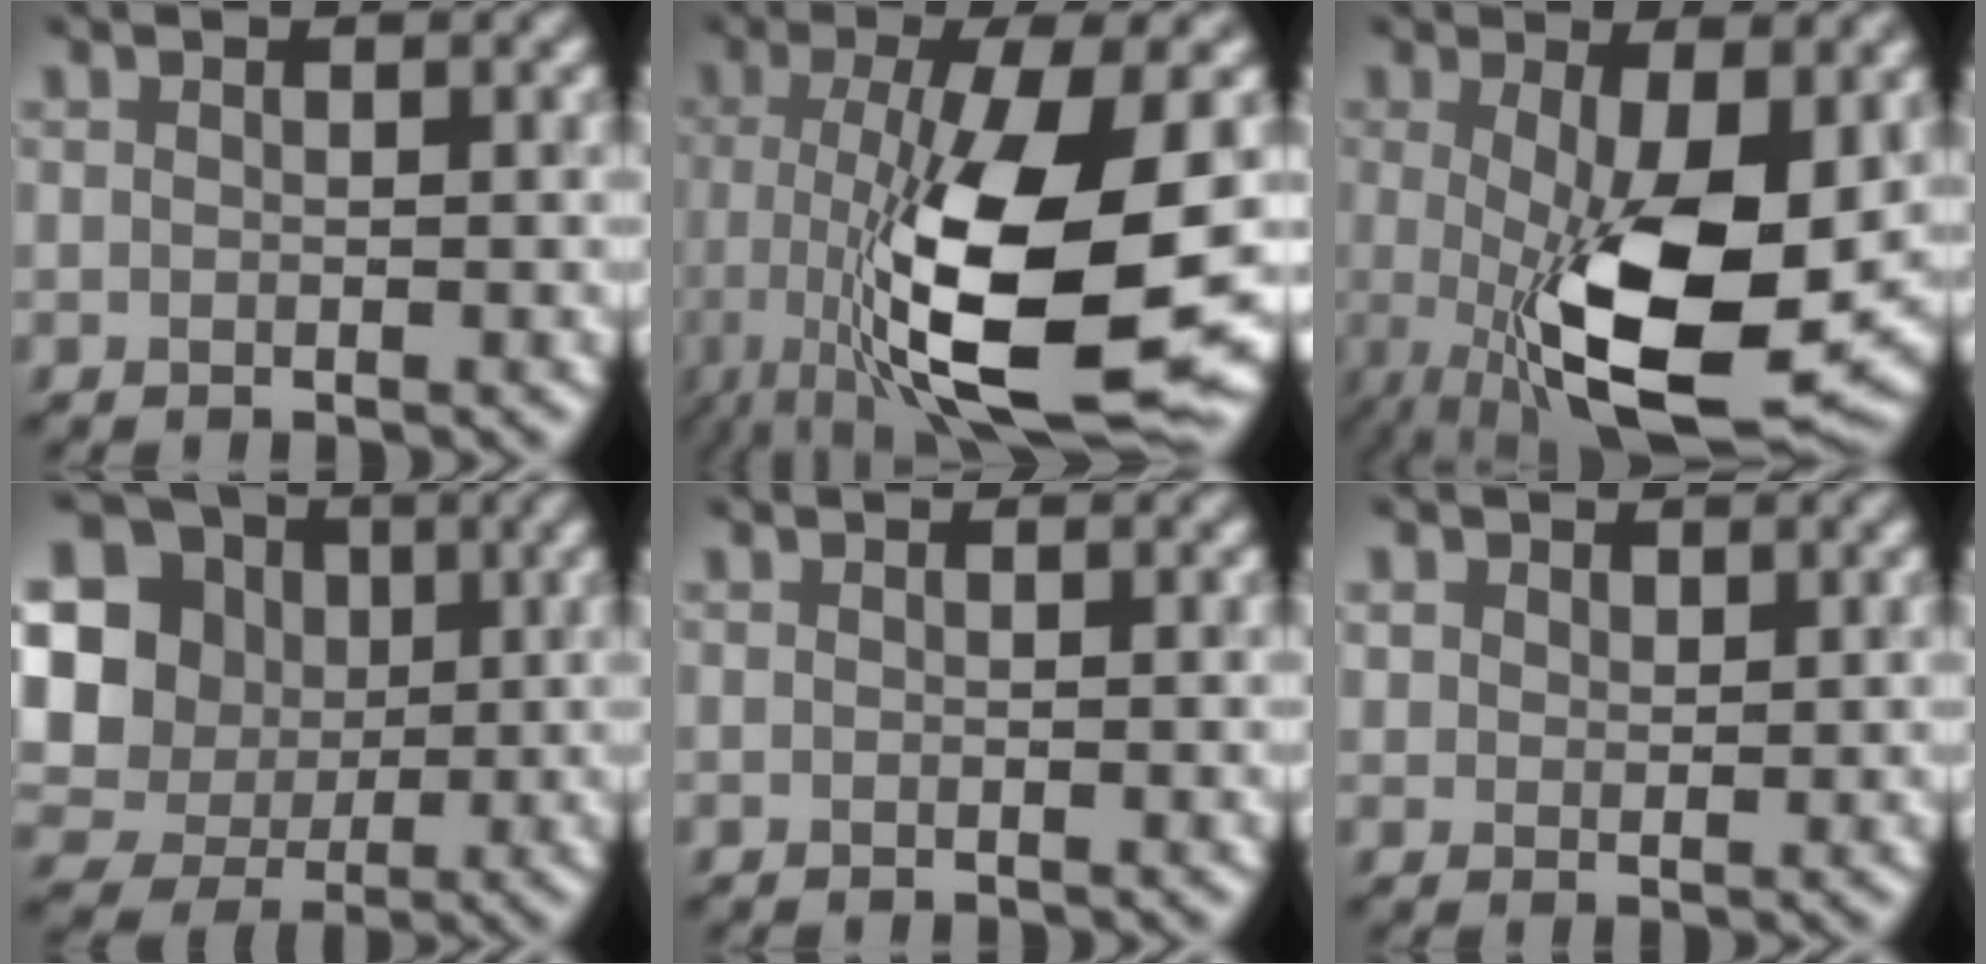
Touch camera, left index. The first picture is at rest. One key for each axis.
{"total": 12.6, "fx": -2.7, "fy": 3.5, "fz": 11.8, "tx": -0.196, "ty": -0.028, "tz": -0.029}
{"total": 11.4, "fx": -1.5, "fy": 3.7, "fz": 10.7, "tx": -0.180, "ty": -0.023, "tz": -0.010}
{"total": 12.4, "fx": 1.5, "fy": 11.8, "fz": 3.7, "tx": -0.146, "ty": 0.020, "tz": 0.029}
{"total": 0.0}
{"total": 0.8, "fx": 0.5, "fy": 0.6, "fz": -0.3, "tx": 0.000, "ty": -0.001, "tz": 0.027}